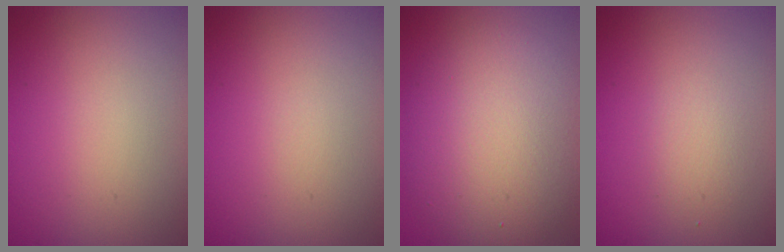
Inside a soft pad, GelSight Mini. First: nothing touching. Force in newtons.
{"total": 0.0}
{"total": 8.5, "press": 8.4, "slide": 0.6}
{"total": 1.5, "press": 1.4, "slide": 0.1}